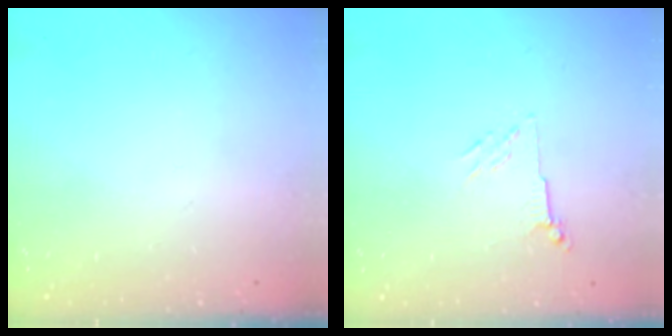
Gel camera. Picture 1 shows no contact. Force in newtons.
{"total": 2.8, "press": 2.7, "slide": 0.6}